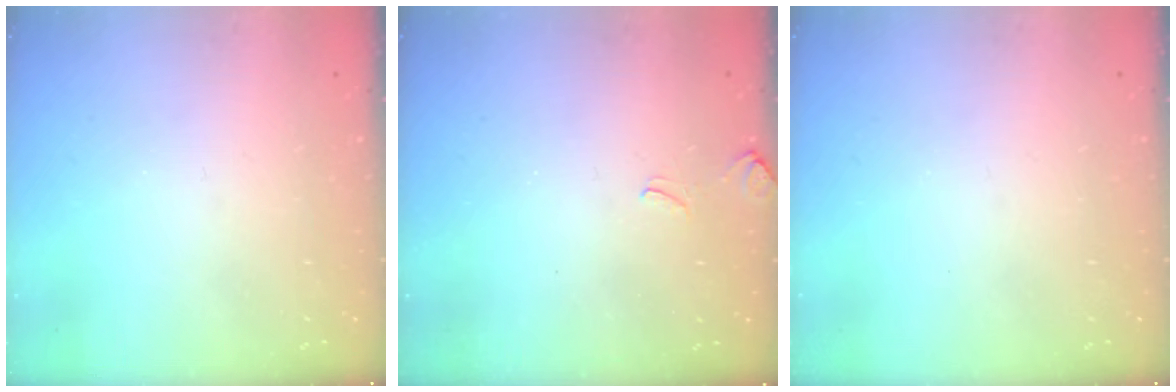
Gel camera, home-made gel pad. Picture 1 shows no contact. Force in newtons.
{"total": 3.7, "press": 3.7, "slide": 0.5}
{"total": 0.0}